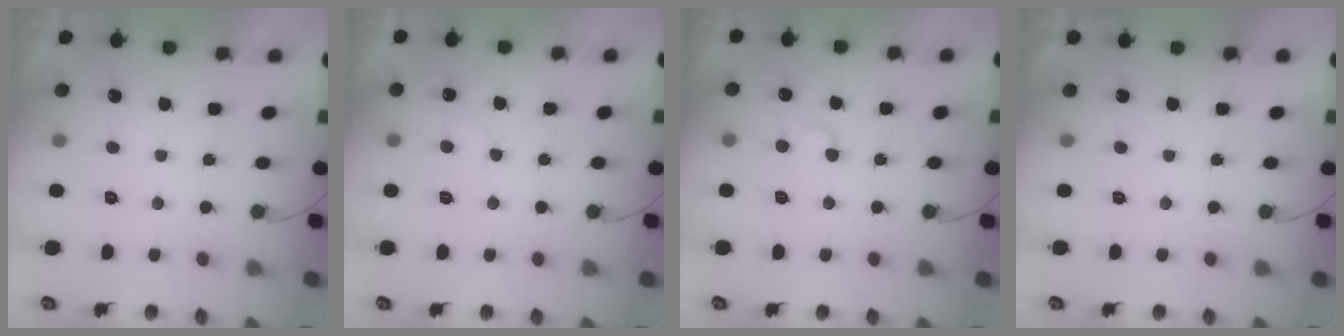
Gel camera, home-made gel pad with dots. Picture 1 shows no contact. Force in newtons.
{"total": 4.0, "press": 4.0, "slide": 0.3}
{"total": 4.0, "press": 3.9, "slide": 0.4}
{"total": 1.9, "press": 1.9, "slide": 0.1}